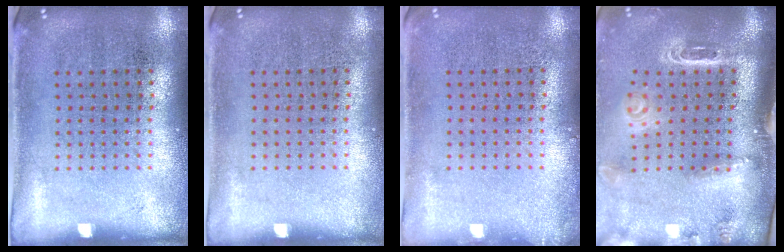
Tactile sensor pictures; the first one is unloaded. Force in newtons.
{"total": 0.0}
{"total": 0.7, "press": 0.7, "slide": 0.1}
{"total": 3.0, "press": 2.0, "slide": 2.2}